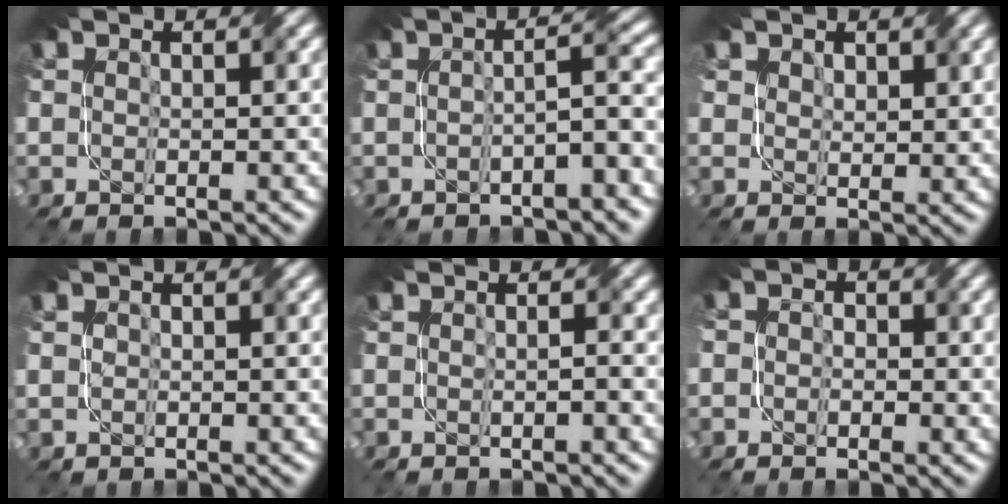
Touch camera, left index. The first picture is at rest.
{"total": 3.4, "force": [-1.5, 0.4, 3.1], "torque": [-0.045, 0.014, -0.030]}
{"total": 2.5, "force": [1.9, 1.4, 0.8], "torque": [-0.018, -0.004, 0.037]}
{"total": 0.0}
{"total": 0.9, "force": [-0.3, -0.1, 0.9], "torque": [-0.013, 0.003, -0.006]}
{"total": 2.1, "force": [0.1, 1.8, 1.1], "torque": [-0.006, 0.006, -0.015]}